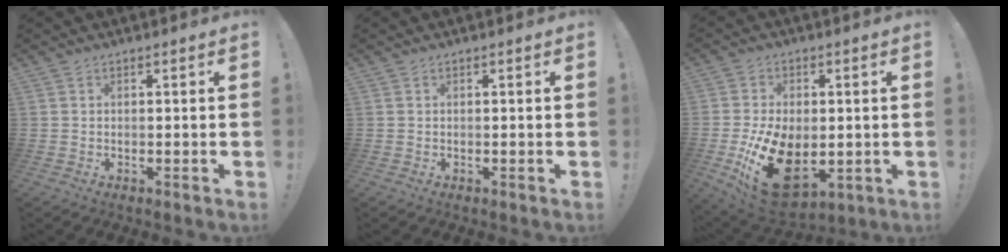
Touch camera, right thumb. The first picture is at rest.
{"total": 0.0}
{"total": 20.3, "force": [-4.8, 12.8, 14.9], "torque": [-0.256, 0.016, -0.065]}